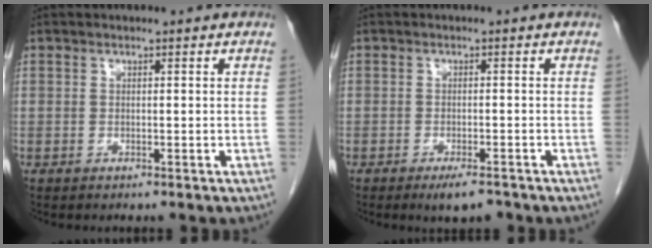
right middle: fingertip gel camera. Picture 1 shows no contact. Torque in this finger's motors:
{"motor_torque": [0.00, 0.00, 0.00, 0.03]}